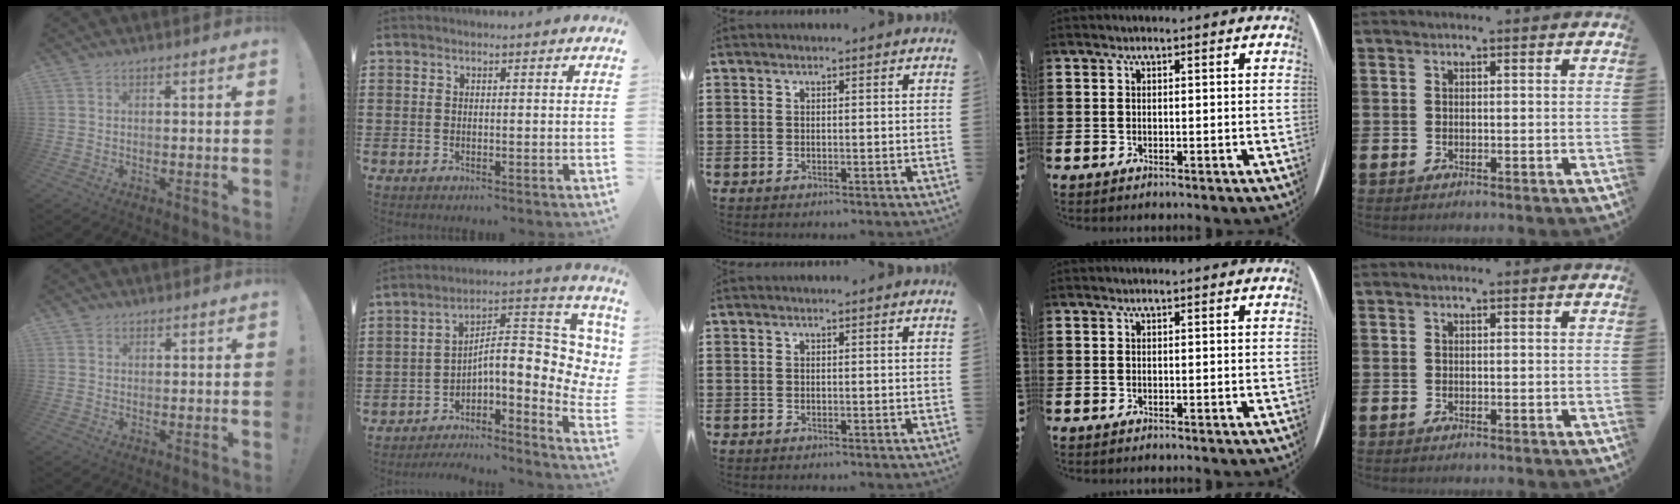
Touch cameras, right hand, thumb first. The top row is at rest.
{"thumb": {"total": 1.5, "force": [1.0, 1.2, 0.2], "torque": [0.000, -0.002, 0.018]}, "index": {"total": 9.6, "force": [-0.5, 3.0, 9.1], "torque": [-0.138, -0.033, -0.023]}}